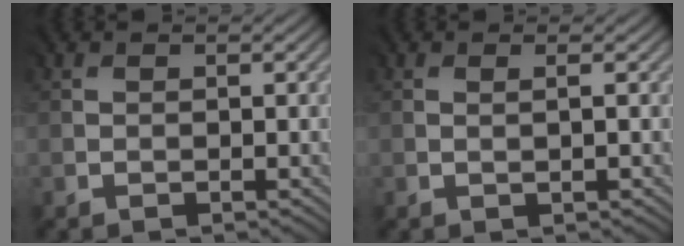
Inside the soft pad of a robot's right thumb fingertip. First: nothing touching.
{"total": 0.6, "force": [0.0, -0.5, 0.2], "torque": [-0.002, -0.001, -0.001]}